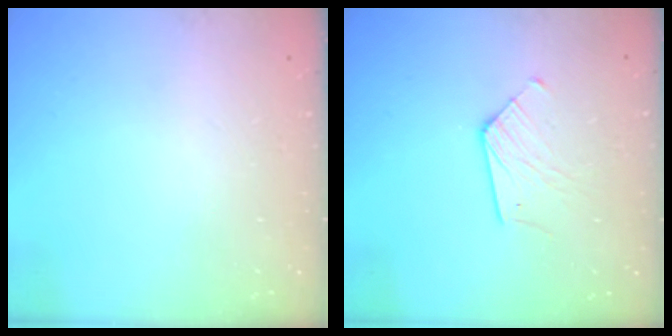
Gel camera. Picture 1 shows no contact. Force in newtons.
{"total": 8.0, "press": 8.0, "slide": 0.5}